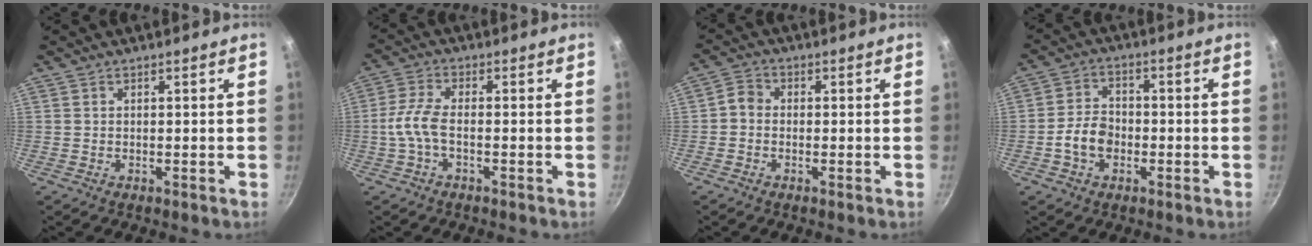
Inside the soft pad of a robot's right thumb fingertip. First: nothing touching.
{"total": 5.3, "force": [-1.6, 2.1, 4.7], "torque": [-0.112, 0.017, -0.043]}
{"total": 2.6, "force": [-0.8, 2.1, 1.3], "torque": [-0.026, 0.013, -0.027]}
{"total": 6.4, "force": [-2.0, 4.6, 3.9], "torque": [-0.056, 0.024, -0.043]}